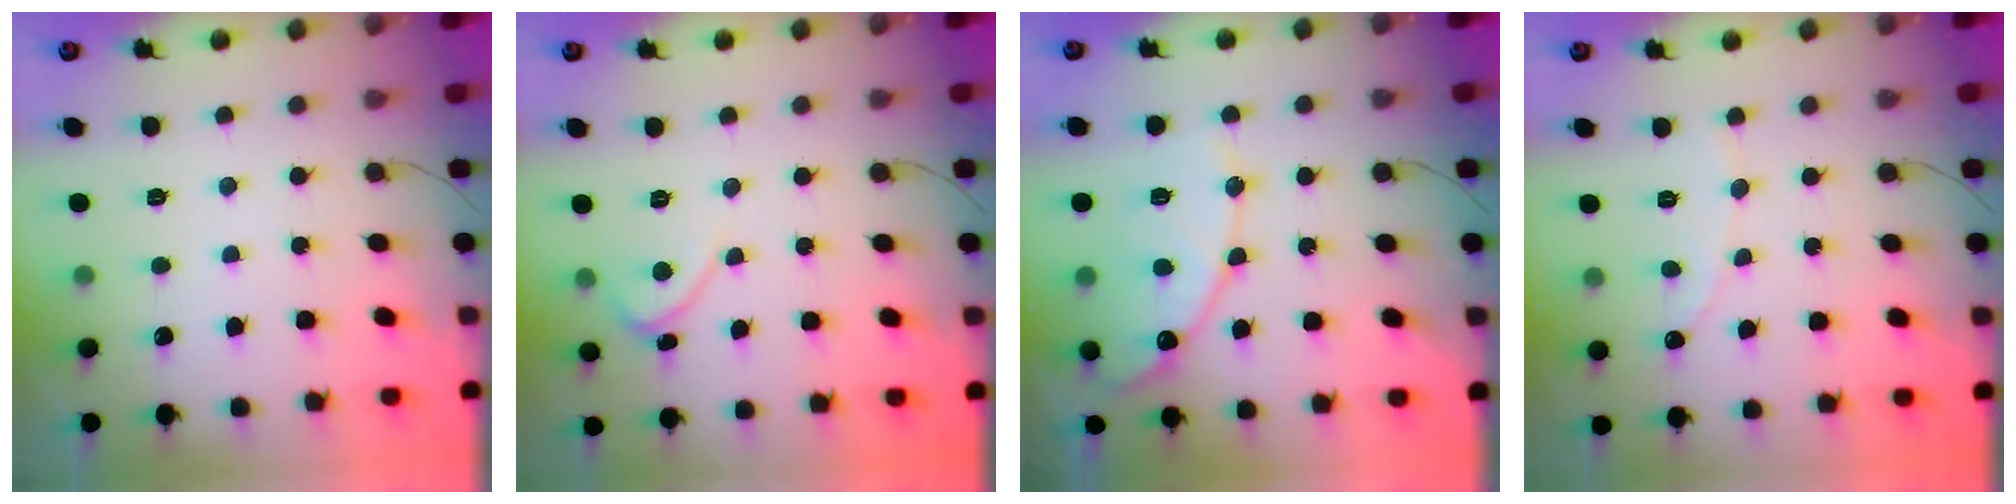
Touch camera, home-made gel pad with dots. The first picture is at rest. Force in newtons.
{"total": 2.2, "press": 2.2, "slide": 0.2}
{"total": 14.0, "press": 13.9, "slide": 1.2}
{"total": 1.7, "press": 1.7, "slide": 0.1}